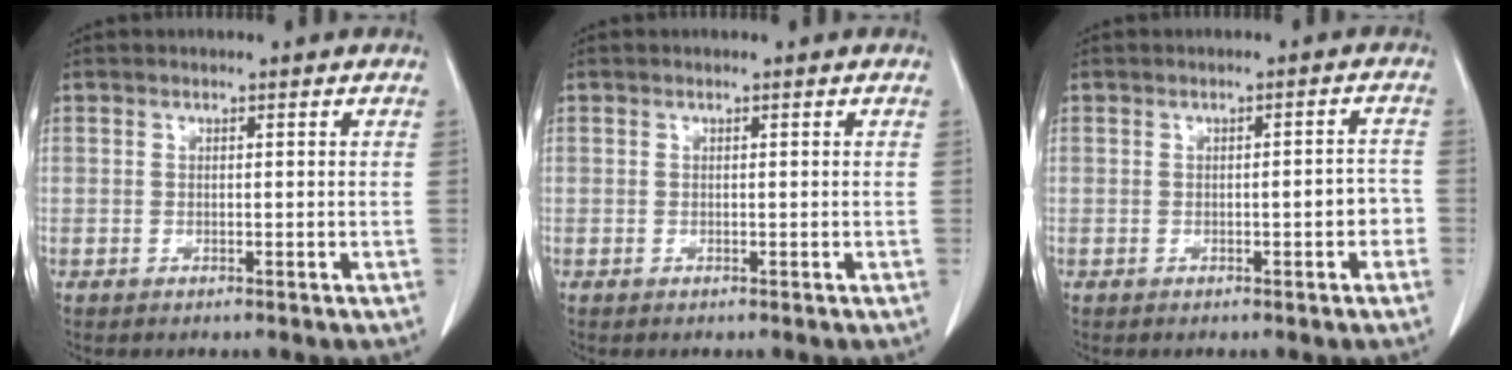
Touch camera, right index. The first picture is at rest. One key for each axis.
{"total": 0.0}
{"total": 2.7, "fx": -1.0, "fy": 0.8, "fz": 2.4, "tx": -0.027, "ty": 0.009, "tz": -0.012}